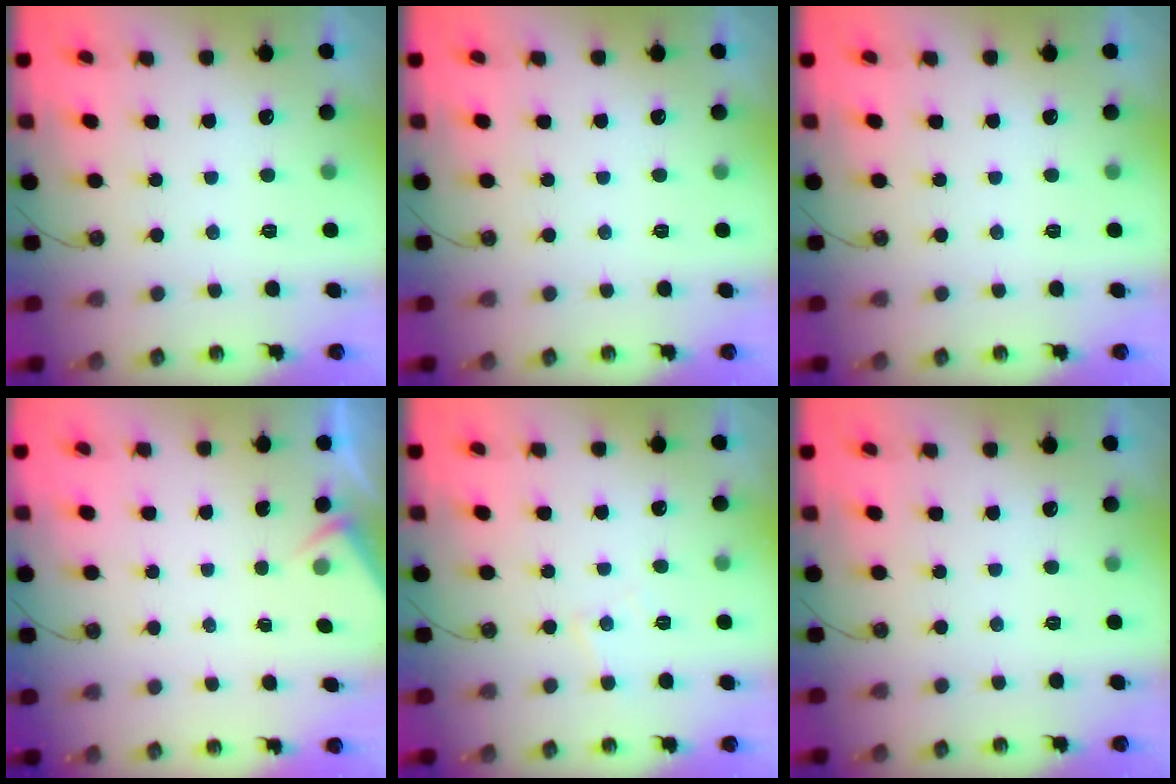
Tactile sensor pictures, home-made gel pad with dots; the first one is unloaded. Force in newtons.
{"total": 0.0}
{"total": 0.0}
{"total": 2.6, "press": 2.6, "slide": 0.4}
{"total": 4.8, "press": 4.8, "slide": 0.7}
{"total": 0.0}